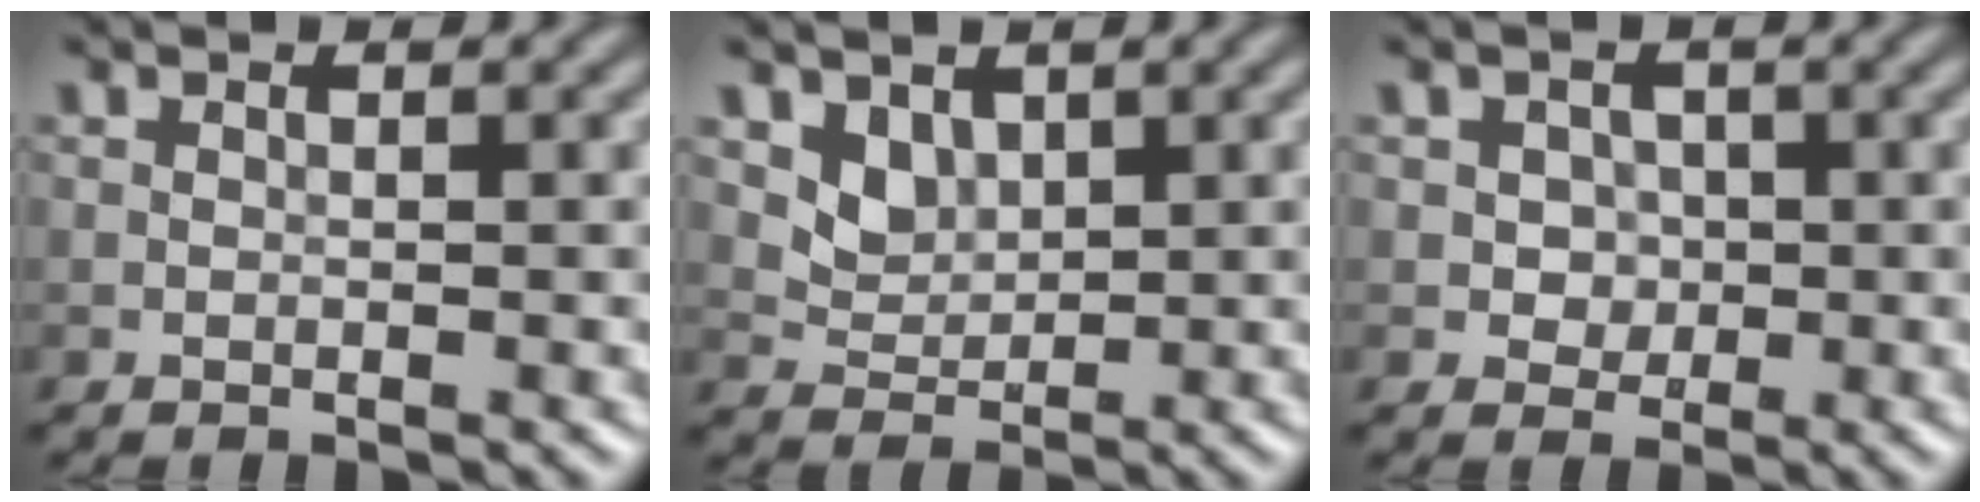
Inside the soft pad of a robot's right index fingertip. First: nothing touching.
{"total": 2.4, "force": [1.2, 1.8, 1.1], "torque": [-0.027, -0.016, 0.036]}
{"total": 2.0, "force": [0.0, 1.9, 0.8], "torque": [-0.001, 0.000, 0.000]}